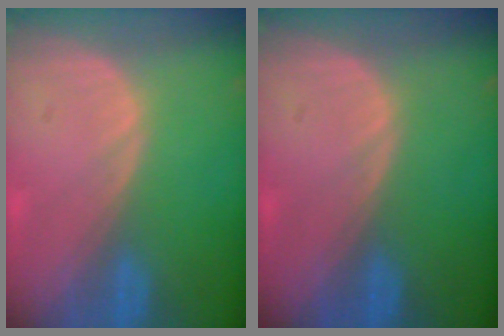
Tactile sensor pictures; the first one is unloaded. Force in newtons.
{"total": 0.0}